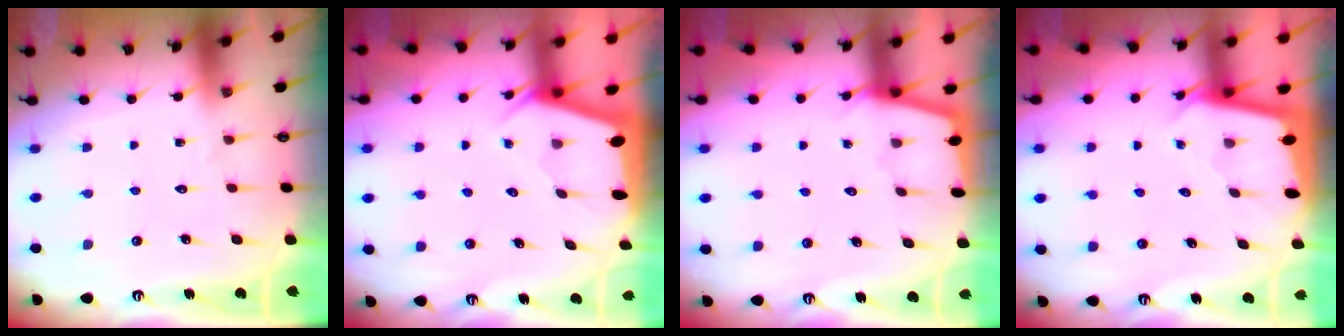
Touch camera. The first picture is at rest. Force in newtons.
{"total": 2.1, "press": 2.0, "slide": 0.3}
{"total": 1.8, "press": 1.8, "slide": 0.3}
{"total": 1.8, "press": 1.8, "slide": 0.1}